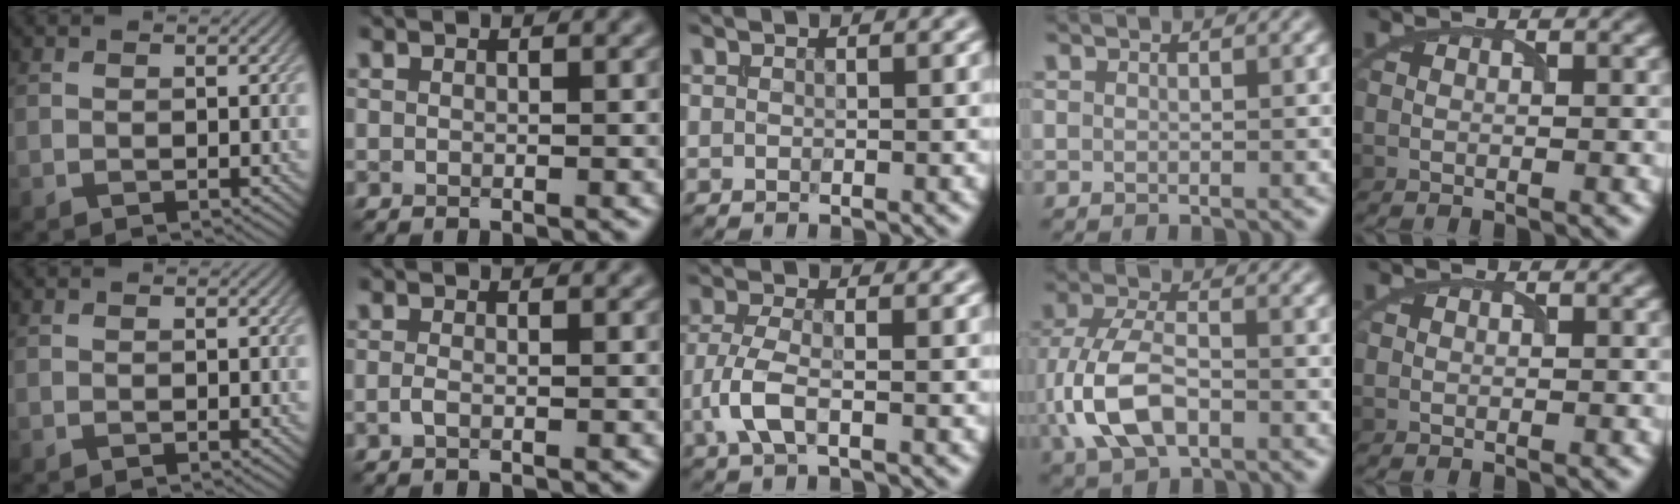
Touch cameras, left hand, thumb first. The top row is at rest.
{"index": {"total": 0.8, "force": [-0.3, 0.3, 0.7], "torque": [-0.017, -0.002, -0.009]}, "middle": {"total": 3.3, "force": [-1.1, 1.4, 2.8], "torque": [-0.068, 0.001, -0.030]}, "ring": {"total": 7.1, "force": [-1.7, 4.1, 5.5], "torque": [-0.129, -0.001, -0.038]}}